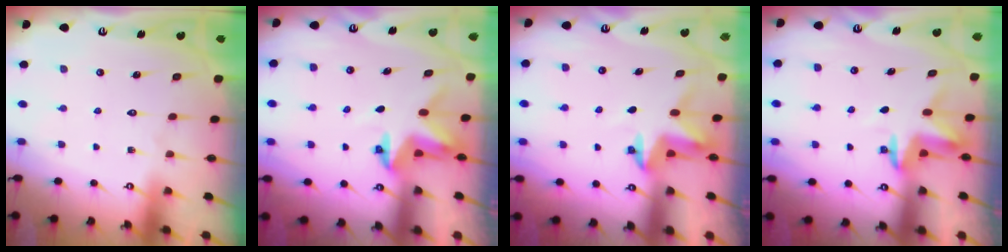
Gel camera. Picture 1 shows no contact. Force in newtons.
{"total": 3.1, "press": 3.1, "slide": 0.2}
{"total": 3.6, "press": 3.6, "slide": 0.3}
{"total": 3.3, "press": 3.3, "slide": 0.2}